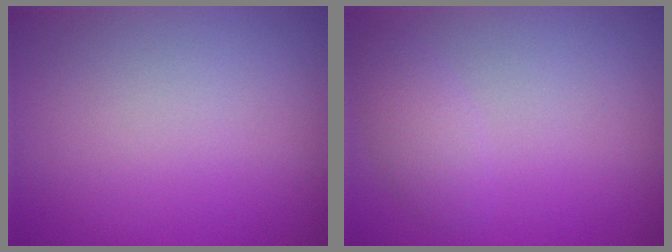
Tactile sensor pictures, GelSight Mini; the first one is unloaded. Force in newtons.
{"total": 1.9, "press": 1.9, "slide": 0.1}